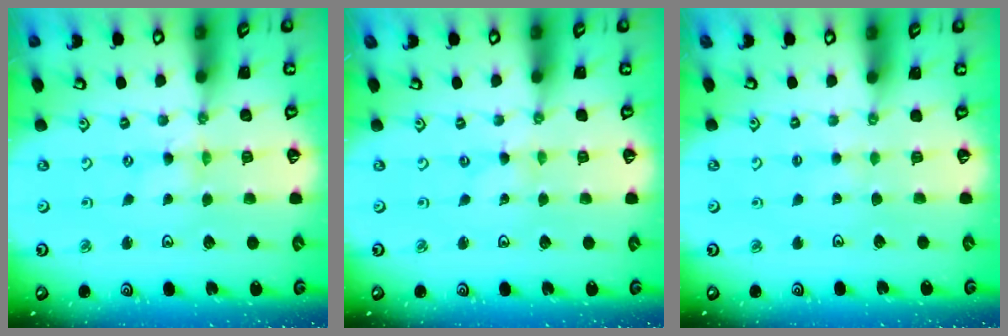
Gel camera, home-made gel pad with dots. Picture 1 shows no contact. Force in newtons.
{"total": 0.0}
{"total": 1.8, "press": 1.7, "slide": 0.4}